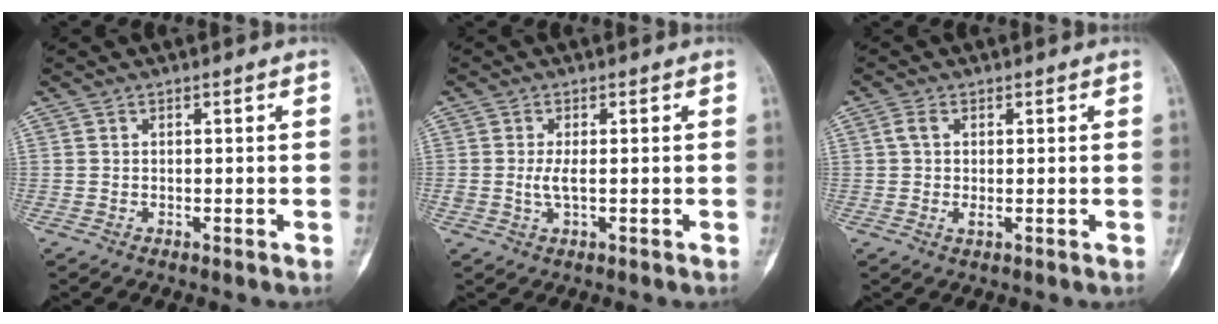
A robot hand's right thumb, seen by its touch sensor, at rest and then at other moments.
{"total": 2.8, "force": [-0.1, 0.9, 2.6], "torque": [-0.062, -0.005, -0.001]}
{"total": 2.8, "force": [0.3, 1.4, 2.4], "torque": [-0.055, 0.004, 0.005]}